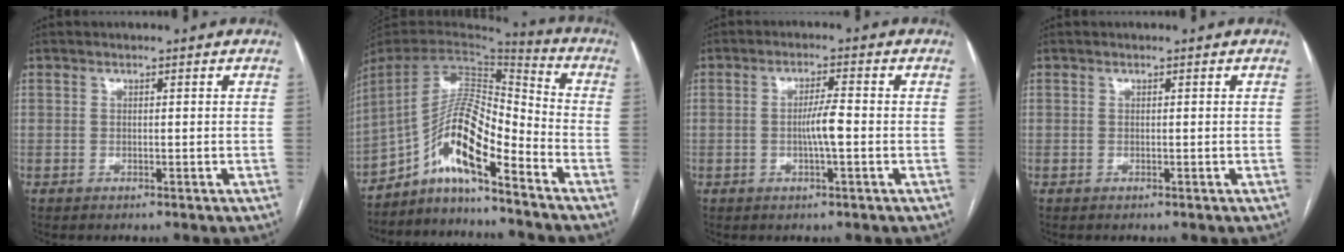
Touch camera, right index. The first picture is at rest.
{"total": 13.1, "force": [-8.4, 2.0, 9.8], "torque": [-0.179, 0.021, -0.150]}
{"total": 4.0, "force": [-0.6, 0.1, 4.0], "torque": [-0.072, -0.001, -0.013]}
{"total": 0.0}